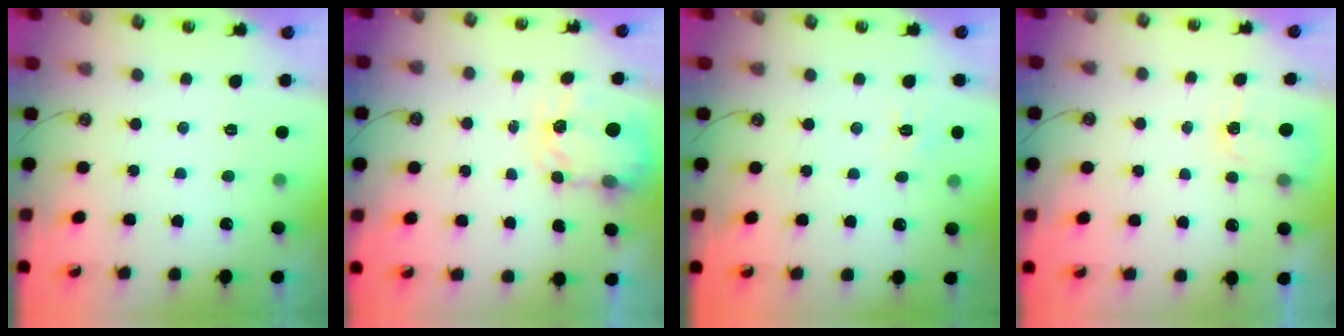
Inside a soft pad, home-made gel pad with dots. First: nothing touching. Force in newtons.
{"total": 3.5, "press": 3.5, "slide": 0.4}
{"total": 6.1, "press": 6.1, "slide": 0.7}
{"total": 2.4, "press": 2.4, "slide": 0.3}